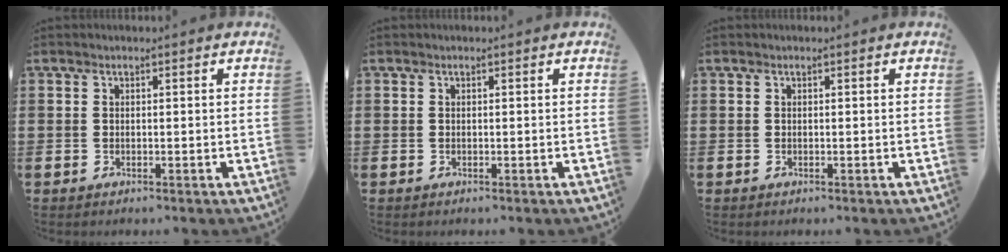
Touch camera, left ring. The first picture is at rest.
{"total": 0.0}
{"total": 0.0}